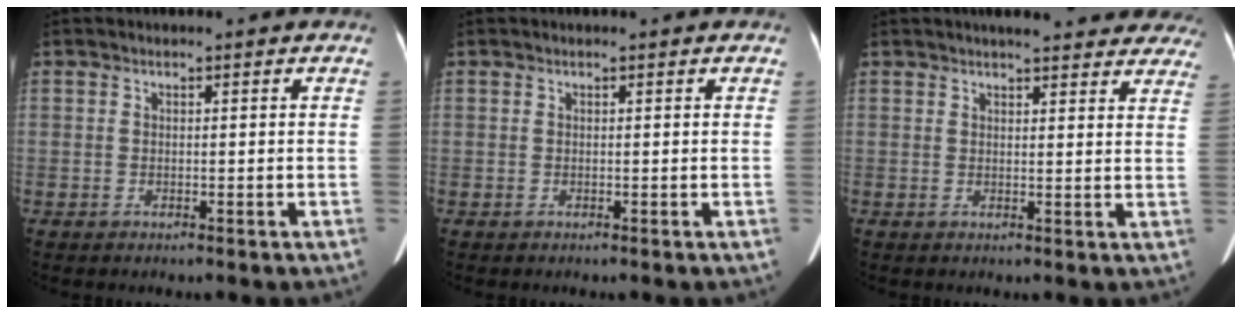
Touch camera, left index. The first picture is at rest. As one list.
[{"total": 0.0}, {"total": 17.6, "force": [15.8, 4.0, 6.7], "torque": [-0.064, 0.000, 0.172]}]